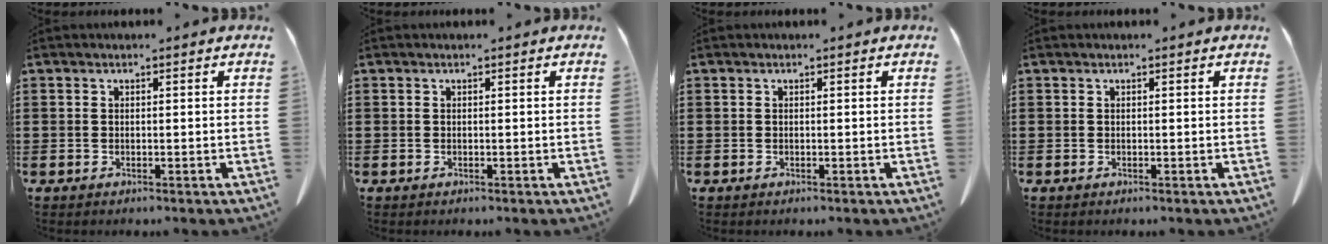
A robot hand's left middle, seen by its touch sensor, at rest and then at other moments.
{"total": 0.0}
{"total": 0.0}
{"total": 0.0}